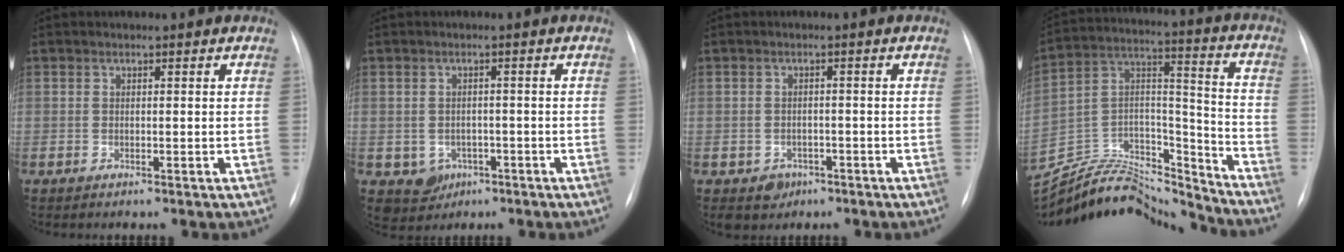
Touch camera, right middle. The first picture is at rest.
{"total": 4.1, "force": [-1.5, 3.7, 0.9], "torque": [-0.010, 0.006, -0.012]}
{"total": 3.1, "force": [-1.6, 2.6, 0.7], "torque": [-0.007, 0.006, -0.015]}
{"total": 23.7, "force": [-22.5, 4.5, 5.9], "torque": [-0.148, 0.020, -0.373]}